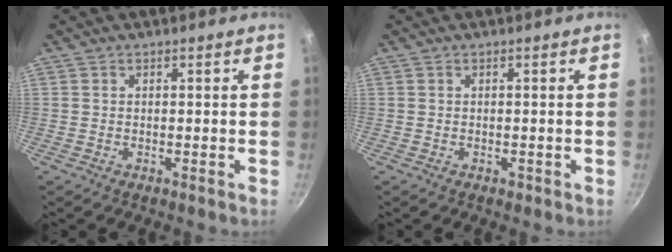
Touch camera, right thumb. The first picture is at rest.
{"total": 0.7, "force": [-0.3, 0.5, 0.4], "torque": [-0.002, 0.001, -0.003]}